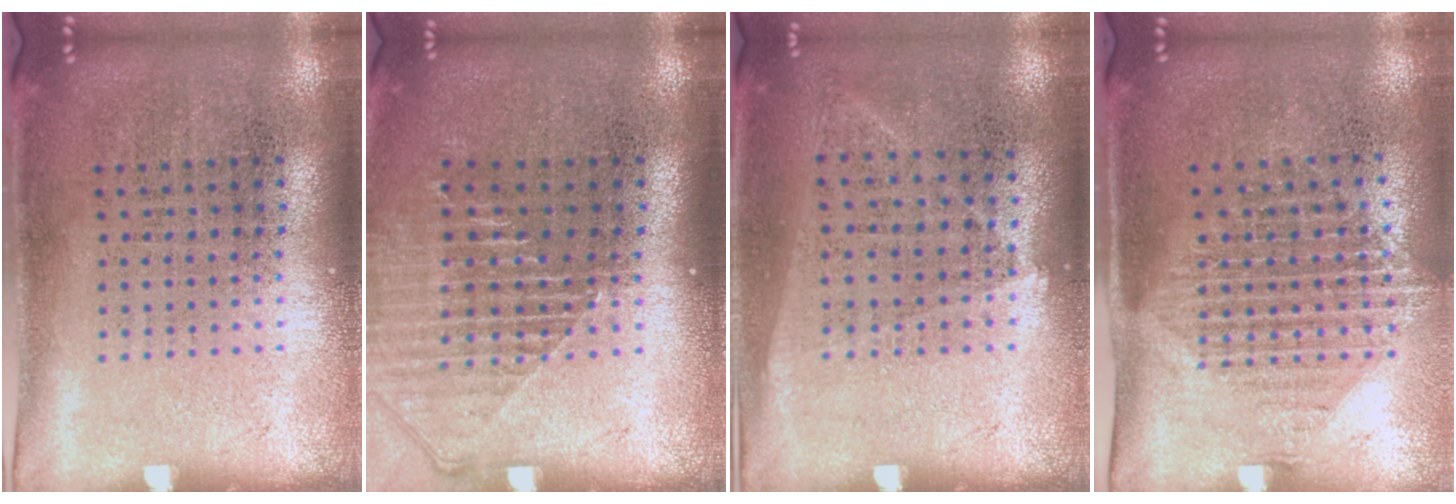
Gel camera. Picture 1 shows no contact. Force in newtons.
{"total": 1.4, "press": 1.3, "slide": 0.5}
{"total": 1.0, "press": 0.9, "slide": 0.4}
{"total": 1.4, "press": 1.2, "slide": 0.8}